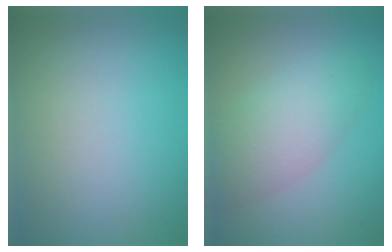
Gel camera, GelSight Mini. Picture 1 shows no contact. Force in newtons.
{"total": 4.6, "press": 4.6, "slide": 0.1}